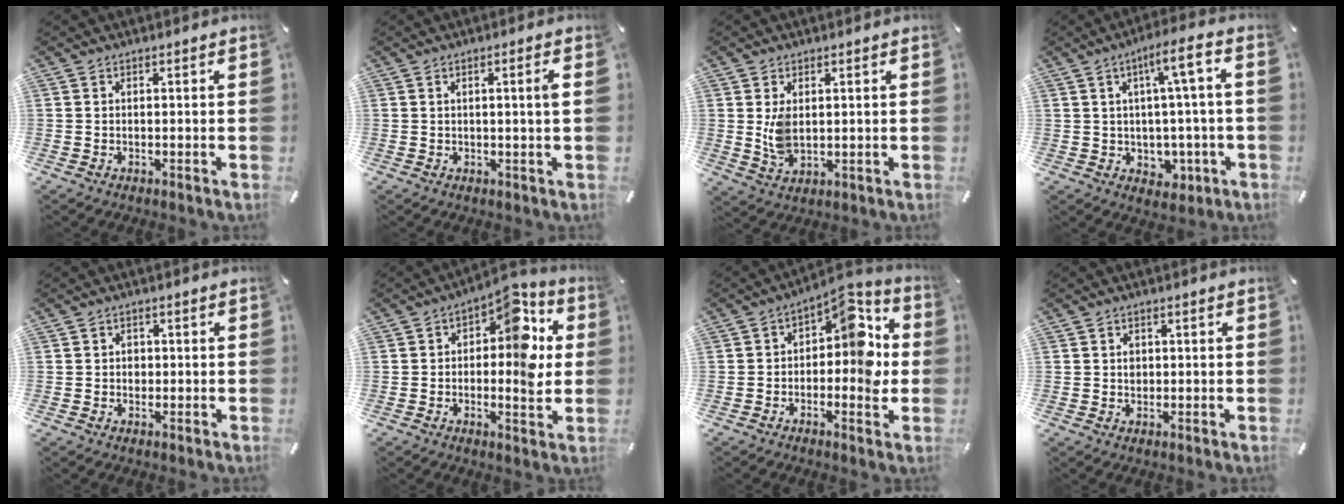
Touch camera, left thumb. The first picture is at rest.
{"total": 2.6, "force": [0.4, -0.2, 2.6], "torque": [-0.046, -0.004, 0.004]}
{"total": 5.4, "force": [1.2, 3.4, 4.1], "torque": [-0.081, -0.008, 0.017]}
{"total": 8.9, "force": [1.8, 4.2, 7.7], "torque": [-0.109, -0.011, 0.026]}
{"total": 1.6, "force": [-0.1, 1.4, 0.7], "torque": [-0.007, 0.002, -0.006]}
{"total": 11.7, "force": [3.4, 6.2, 9.4], "torque": [-0.108, -0.040, 0.054]}
{"total": 9.9, "force": [1.5, 5.8, 7.9], "torque": [-0.090, -0.036, 0.021]}
{"total": 1.8, "force": [0.2, 1.6, 0.8], "torque": [-0.010, 0.003, 0.000]}